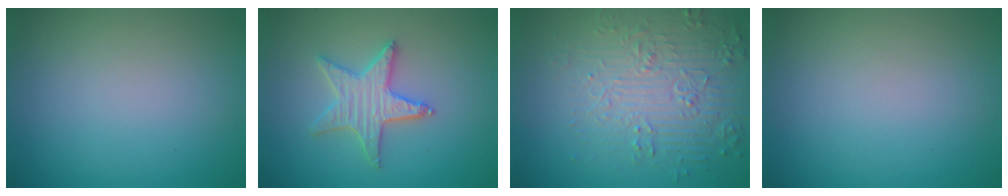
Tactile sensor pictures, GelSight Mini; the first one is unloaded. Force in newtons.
{"total": 3.5, "press": 3.3, "slide": 1.0}
{"total": 4.4, "press": 4.4, "slide": 0.6}
{"total": 0.0}